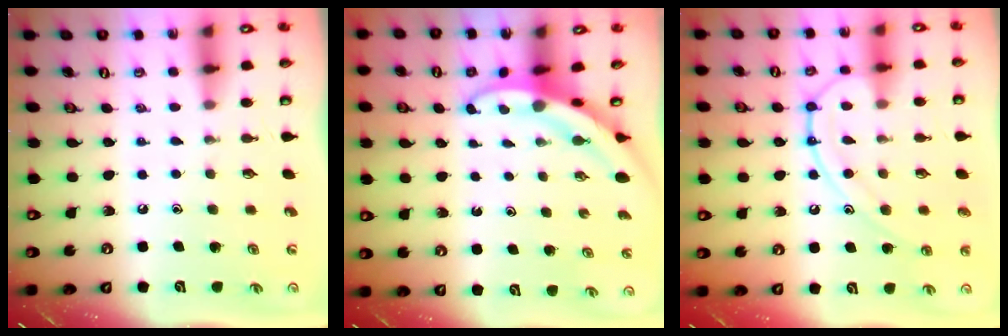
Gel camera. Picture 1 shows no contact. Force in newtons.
{"total": 3.3, "press": 3.3, "slide": 0.3}
{"total": 13.9, "press": 13.8, "slide": 1.3}